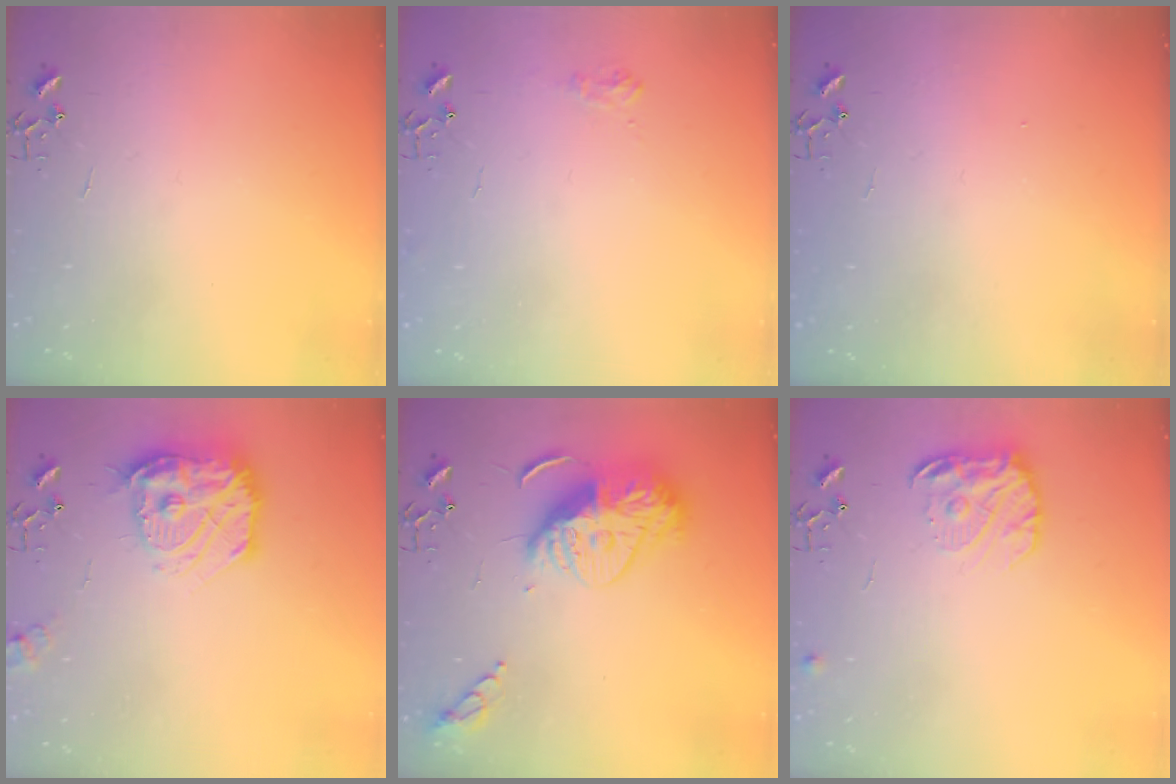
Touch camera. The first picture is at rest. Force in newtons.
{"total": 7.1, "press": 7.1, "slide": 0.8}
{"total": 1.1, "press": 1.1, "slide": 0.1}
{"total": 18.7, "press": 18.6, "slide": 1.8}
{"total": 16.7, "press": 16.7, "slide": 0.8}
{"total": 12.7, "press": 12.6, "slide": 0.7}